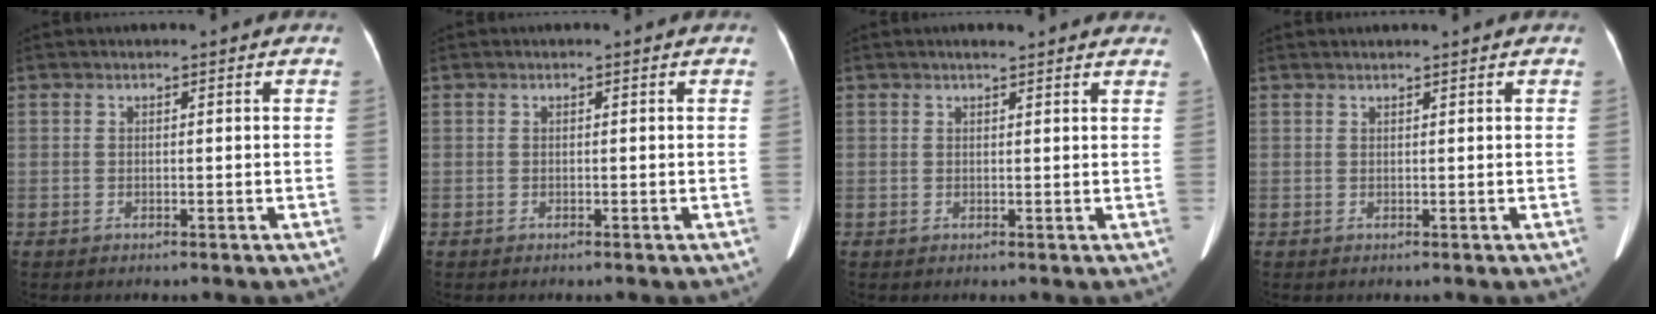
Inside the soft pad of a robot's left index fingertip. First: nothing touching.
{"total": 0.0}
{"total": 4.8, "force": [4.2, 1.0, 2.1], "torque": [-0.022, 0.018, 0.043]}
{"total": 1.7, "force": [1.6, -0.1, 0.6], "torque": [-0.008, 0.018, 0.027]}